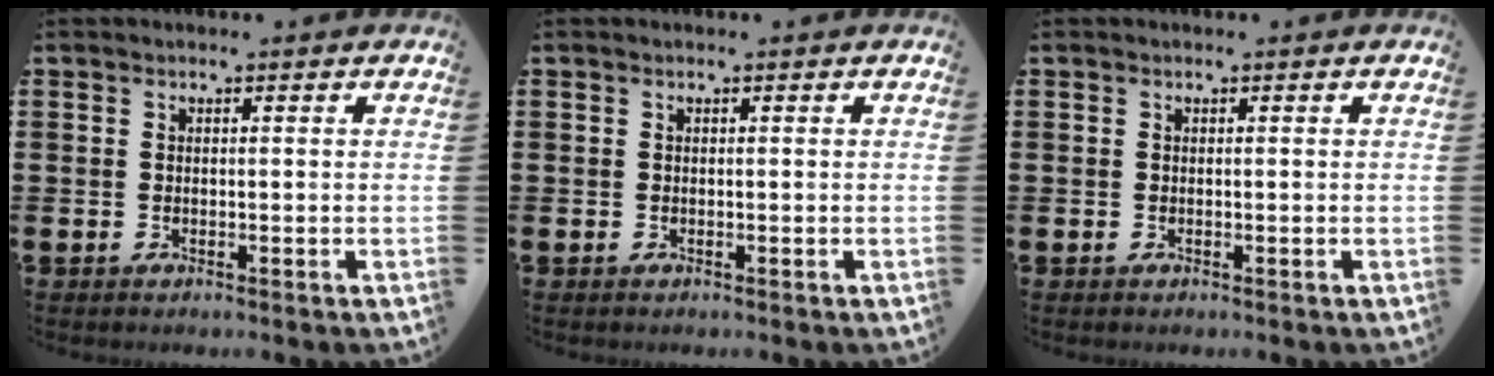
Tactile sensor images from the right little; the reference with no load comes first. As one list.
[{"total": 0.0}, {"total": 0.0}]